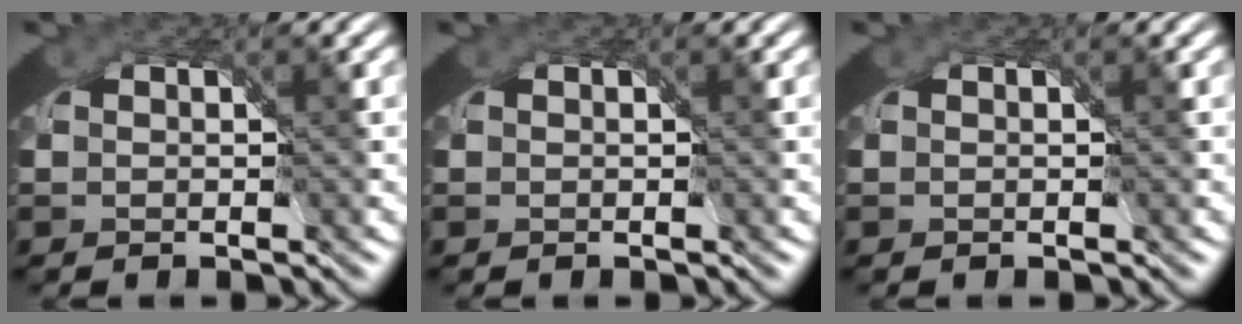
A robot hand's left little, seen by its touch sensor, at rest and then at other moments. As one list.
[{"total": 0.0}, {"total": 0.0}]